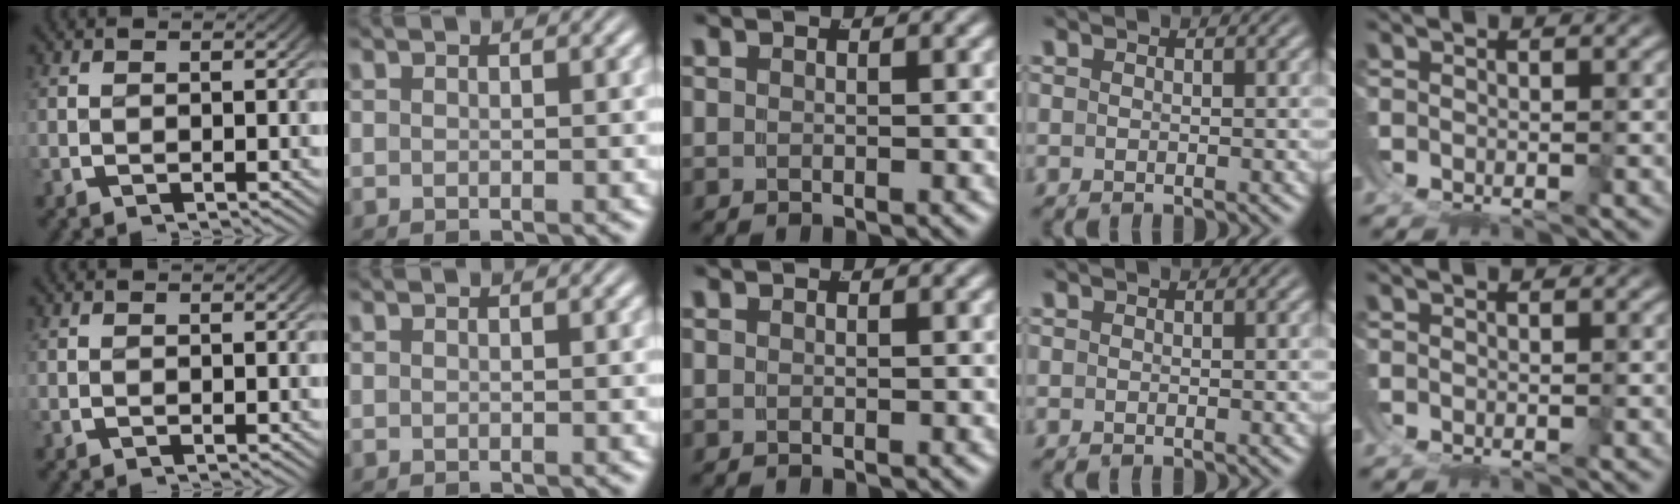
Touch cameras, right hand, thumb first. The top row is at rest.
{}